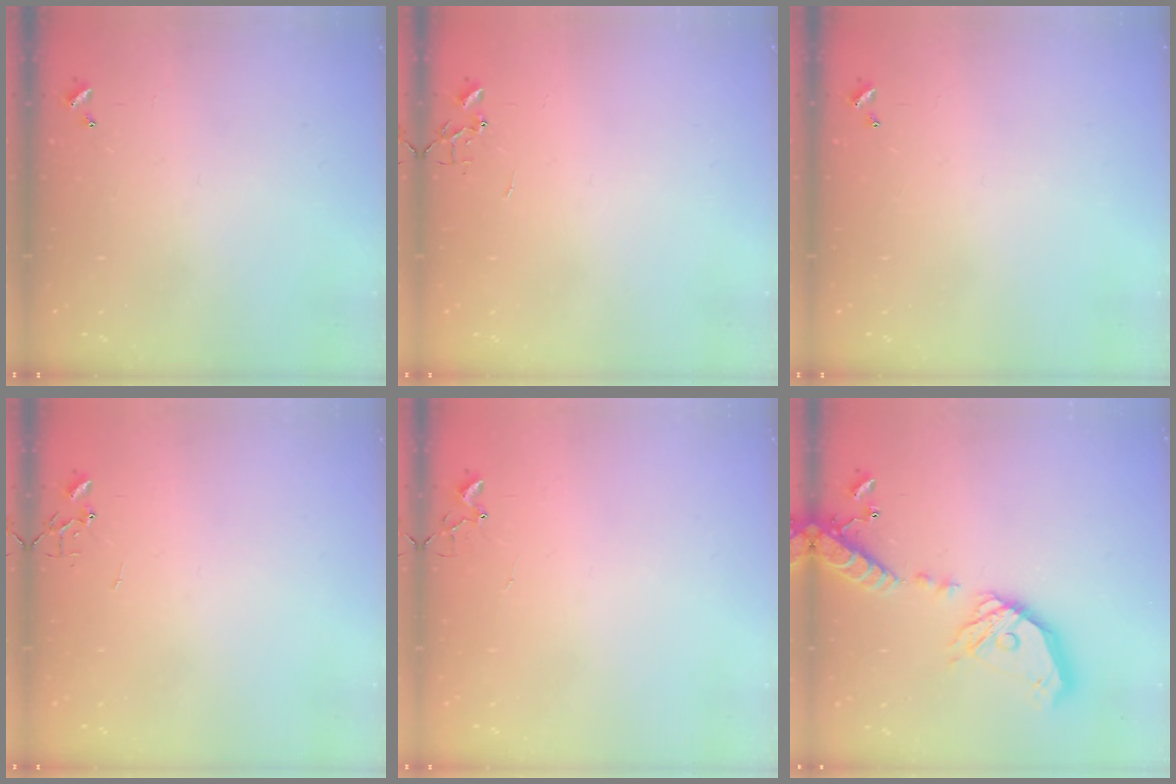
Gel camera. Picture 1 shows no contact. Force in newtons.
{"total": 0.0}
{"total": 0.0}
{"total": 0.0}
{"total": 5.1, "press": 5.1, "slide": 0.3}
{"total": 21.8, "press": 21.5, "slide": 3.7}